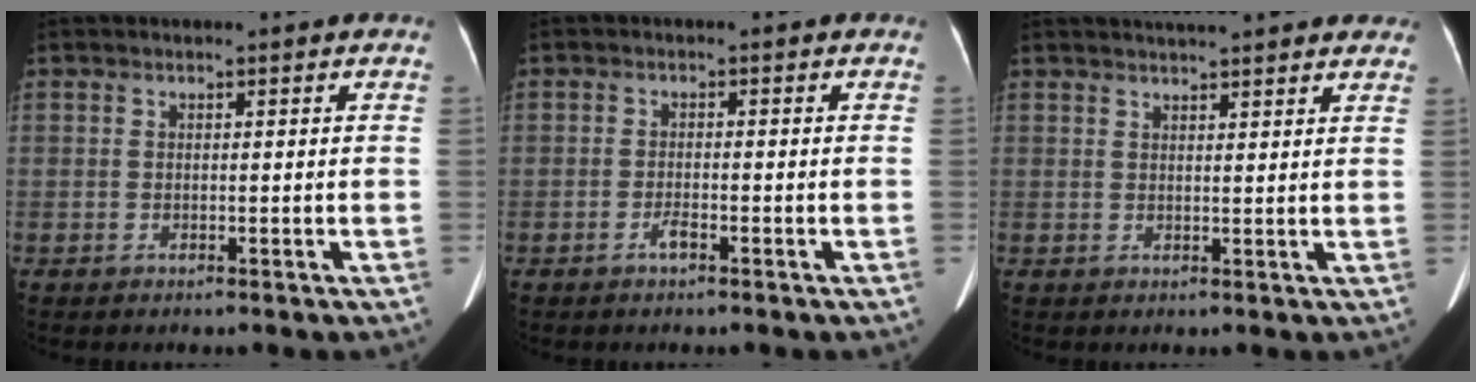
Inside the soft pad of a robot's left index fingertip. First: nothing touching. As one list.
[{"total": 1.4, "force": [-1.0, 0.2, 0.9], "torque": [-0.022, -0.002, -0.017]}, {"total": 13.5, "force": [11.9, 2.3, 5.9], "torque": [-0.073, 0.033, 0.143]}]